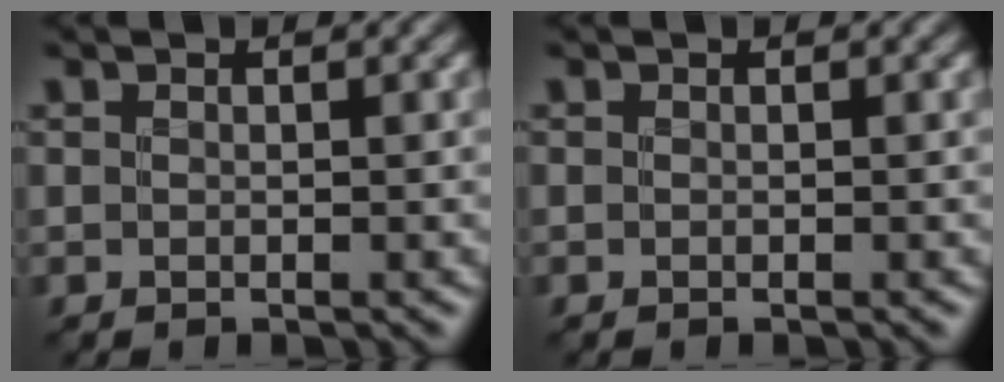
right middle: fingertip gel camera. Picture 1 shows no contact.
{"total": 0.0}